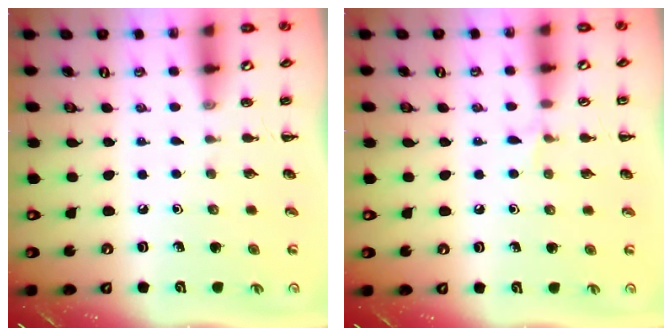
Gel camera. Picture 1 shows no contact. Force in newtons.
{"total": 4.3, "press": 4.1, "slide": 1.5}